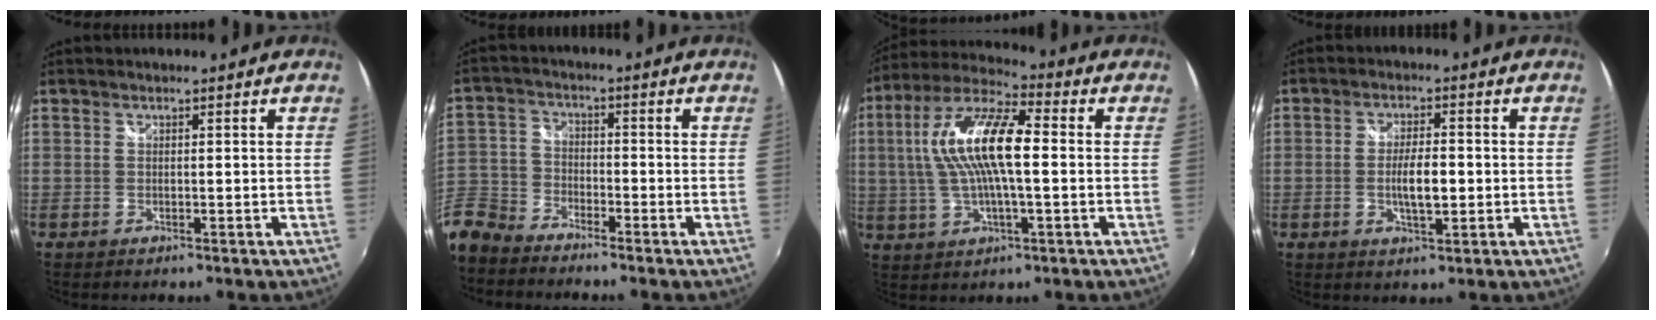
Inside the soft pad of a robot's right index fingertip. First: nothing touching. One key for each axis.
{"total": 11.2, "fx": -8.5, "fy": 6.5, "fz": 3.5, "tx": -0.104, "ty": 0.005, "tz": -0.180}
{"total": 15.3, "fx": 1.2, "fy": 4.5, "fz": 14.6, "tx": -0.279, "ty": 0.017, "tz": 0.014}
{"total": 5.8, "fx": -0.8, "fy": 1.8, "fz": 5.5, "tx": -0.103, "ty": -0.002, "tz": -0.014}